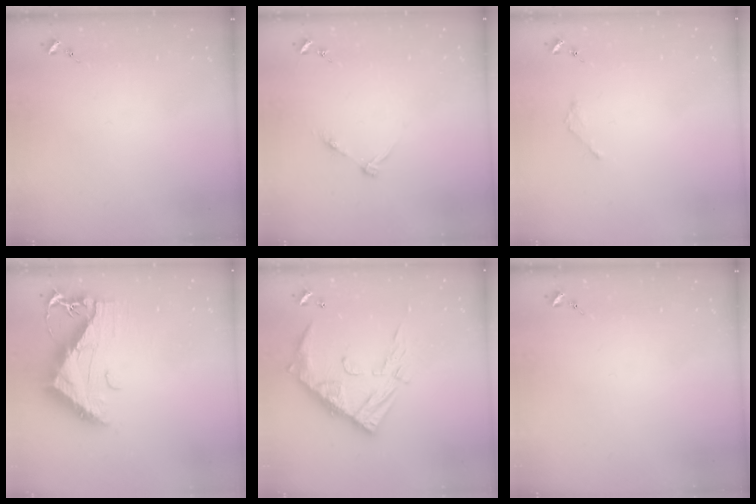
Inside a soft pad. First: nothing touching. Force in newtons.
{"total": 4.6, "press": 4.6, "slide": 0.5}
{"total": 1.8, "press": 1.8, "slide": 0.2}
{"total": 14.0, "press": 14.0, "slide": 1.3}
{"total": 19.1, "press": 19.0, "slide": 1.8}
{"total": 0.0}